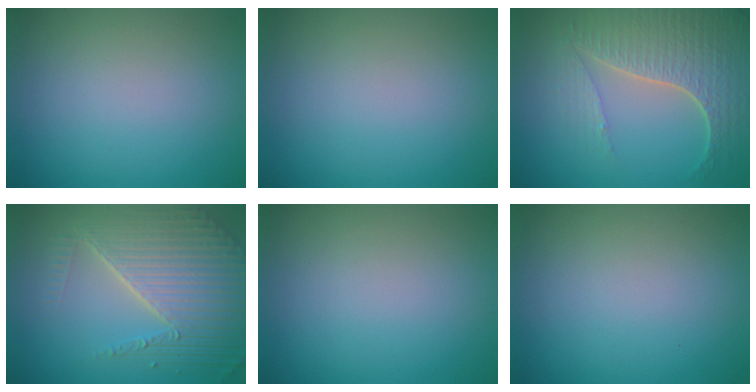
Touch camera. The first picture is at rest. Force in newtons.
{"total": 0.0}
{"total": 6.2, "press": 5.0, "slide": 3.7}
{"total": 8.3, "press": 5.6, "slide": 6.1}
{"total": 0.0}
{"total": 0.0}